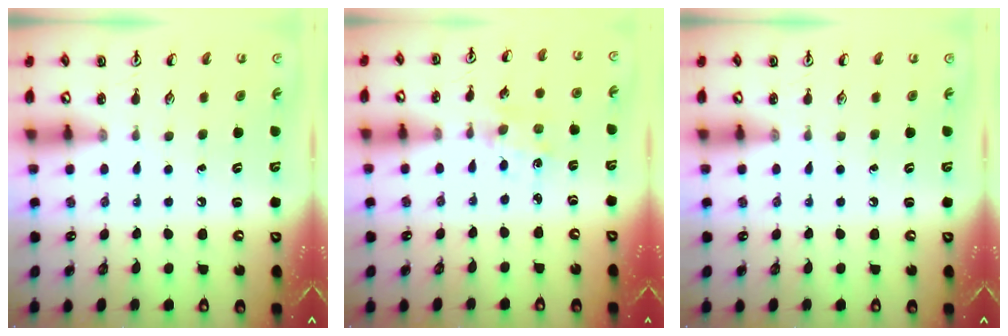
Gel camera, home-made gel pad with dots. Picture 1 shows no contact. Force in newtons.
{"total": 1.0, "press": 1.0, "slide": 0.2}
{"total": 0.0}